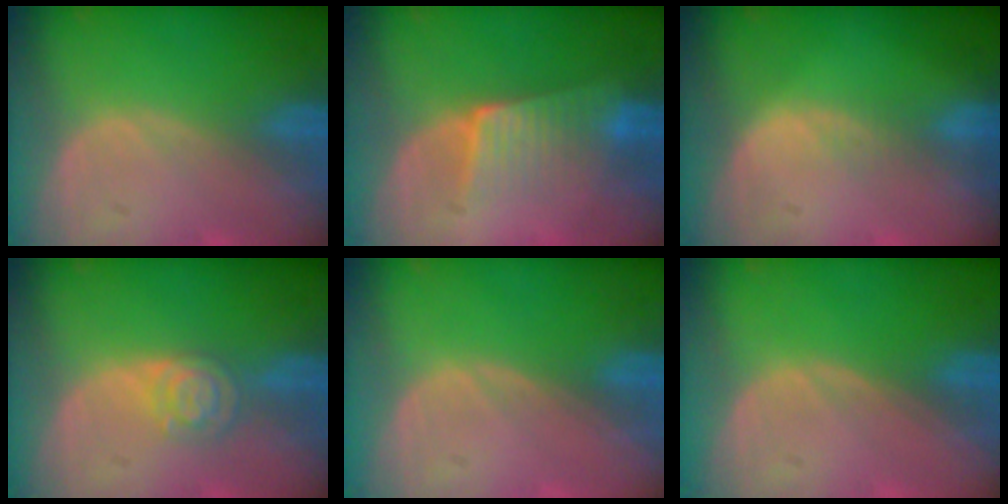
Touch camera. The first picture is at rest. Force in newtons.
{"total": 6.4, "press": 5.7, "slide": 3.0}
{"total": 1.3, "press": 1.3, "slide": 0.1}
{"total": 4.7, "press": 4.1, "slide": 2.3}
{"total": 0.0}
{"total": 0.0}